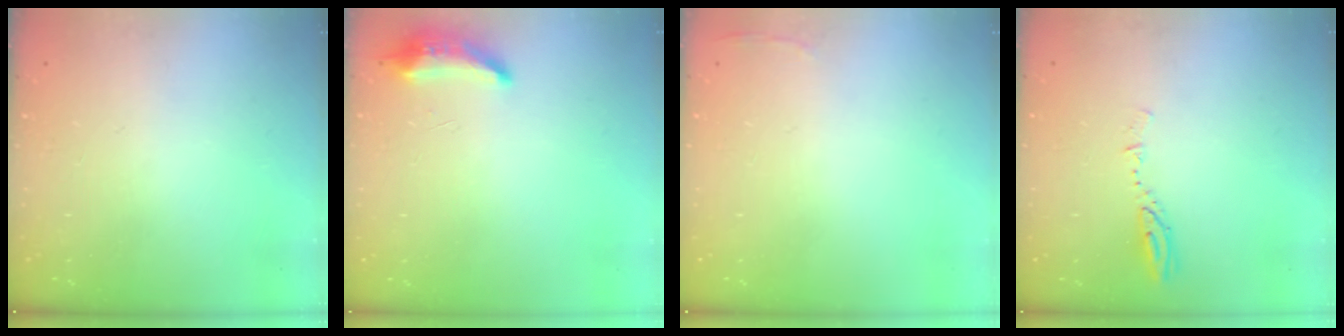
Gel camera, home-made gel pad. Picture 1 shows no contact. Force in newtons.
{"total": 8.3, "press": 8.1, "slide": 1.8}
{"total": 2.8, "press": 2.6, "slide": 0.9}
{"total": 4.0, "press": 4.0, "slide": 0.3}